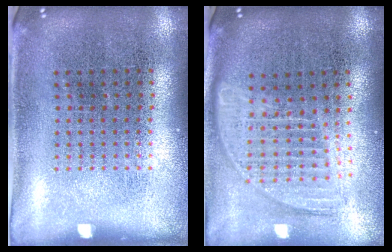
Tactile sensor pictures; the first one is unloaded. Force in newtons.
{"total": 1.7, "press": 1.4, "slide": 0.9}